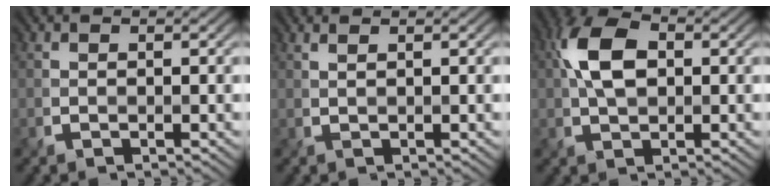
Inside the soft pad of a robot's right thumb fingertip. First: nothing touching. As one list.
[{"total": 1.3, "force": [0.8, 0.3, 1.0], "torque": [-0.013, 0.001, 0.008]}, {"total": 7.3, "force": [1.3, 4.4, 5.6], "torque": [-0.119, 0.013, 0.018]}]